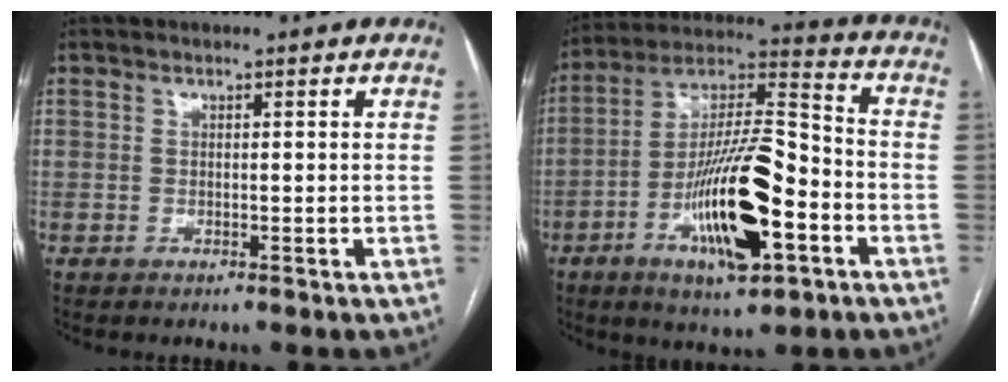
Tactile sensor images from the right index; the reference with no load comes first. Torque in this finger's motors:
{"motor_torque": [0.62, -0.19, 0.47, 0.21]}